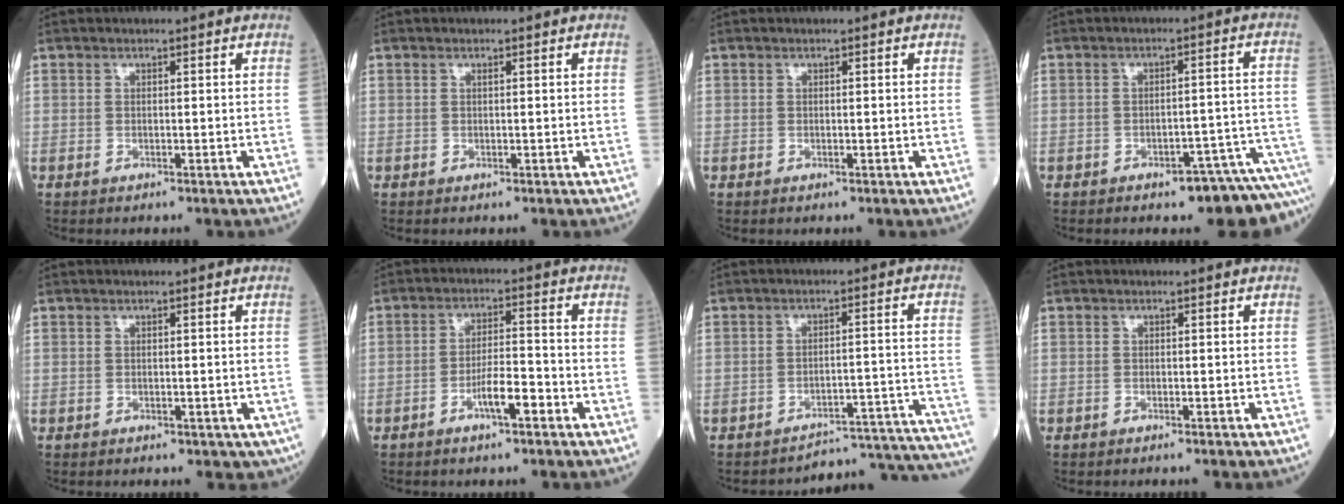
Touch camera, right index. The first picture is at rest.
{"total": 0.0}
{"total": 0.0}
{"total": 9.2, "force": [-8.3, 1.0, 3.9], "torque": [-0.020, 0.028, -0.099]}
{"total": 2.6, "force": [-1.4, 1.6, 1.5], "torque": [-0.006, -0.002, -0.016]}
{"total": 5.0, "force": [-2.5, 0.8, 4.2], "torque": [-0.075, 0.004, -0.045]}
{"total": 16.3, "force": [-16.3, 0.0, 0.8], "torque": [0.030, 0.037, -0.194]}
{"total": 1.5, "force": [-1.4, 0.3, 0.6], "torque": [-0.010, -0.002, -0.016]}